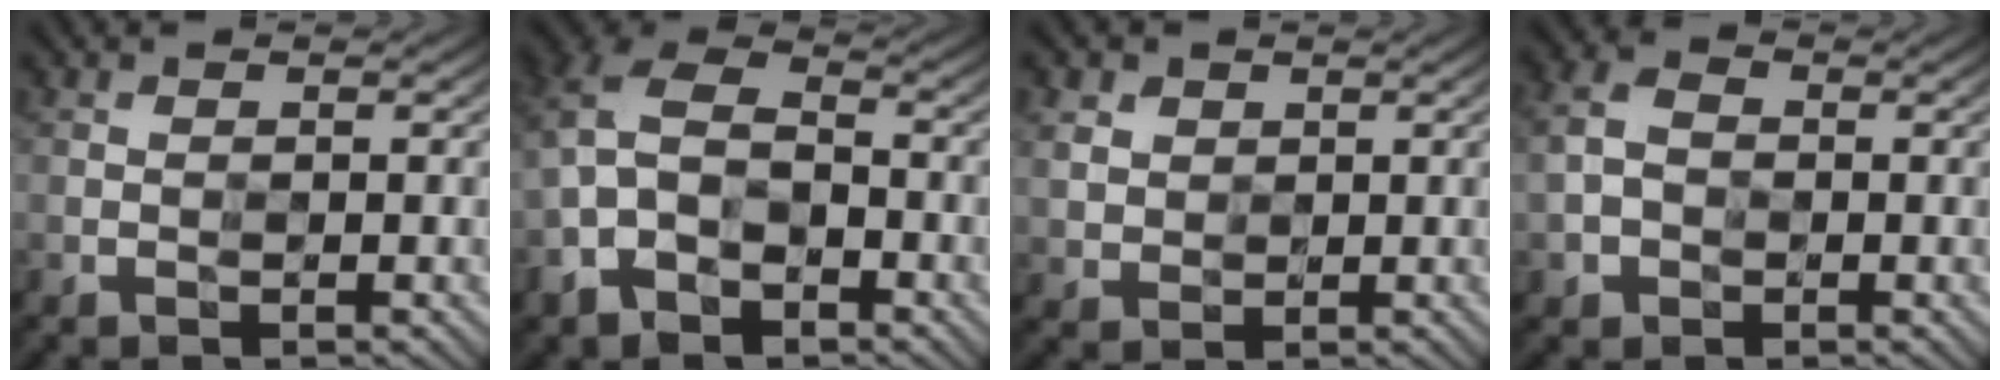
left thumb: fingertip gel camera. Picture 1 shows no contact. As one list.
[{"total": 8.9, "force": [-3.0, 5.7, 6.2], "torque": [-0.151, 0.002, -0.068]}, {"total": 3.8, "force": [1.5, 3.2, 1.4], "torque": [-0.056, -0.006, 0.037]}, {"total": 3.8, "force": [-0.8, 3.0, 2.2], "torque": [-0.056, 0.003, -0.021]}]